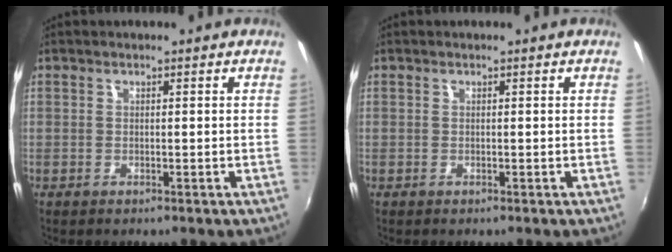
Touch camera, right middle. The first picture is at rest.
{"total": 0.0}